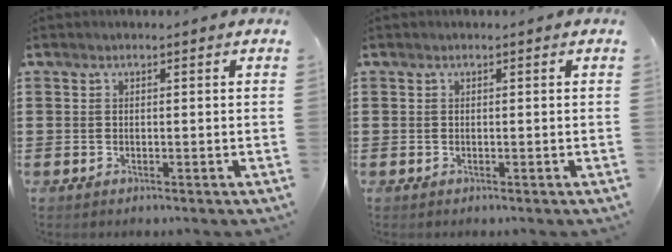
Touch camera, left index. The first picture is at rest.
{"total": 0.0}